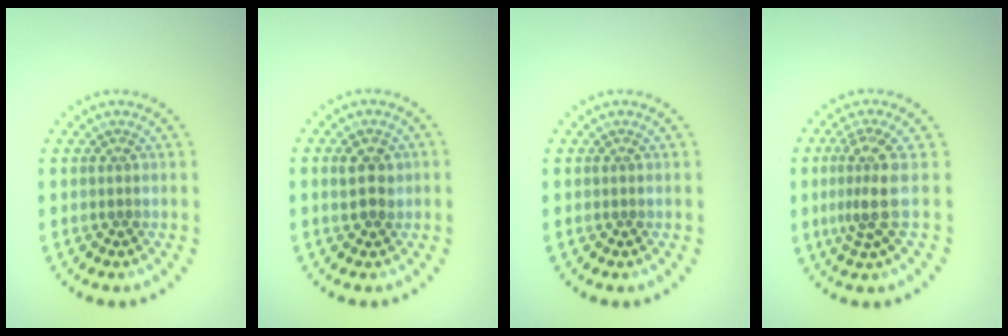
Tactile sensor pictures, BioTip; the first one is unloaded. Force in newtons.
{"total": 2.4, "press": 2.3, "slide": 0.7}
{"total": 0.0}
{"total": 3.1, "press": 2.3, "slide": 2.1}